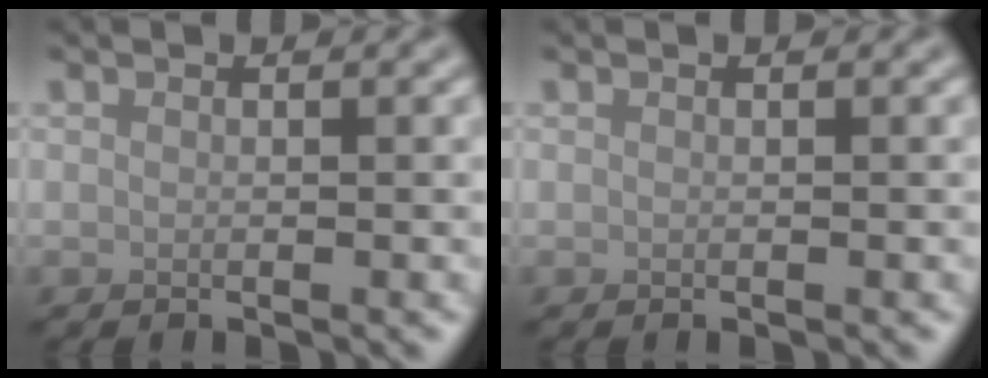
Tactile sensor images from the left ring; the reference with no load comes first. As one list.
[{"total": 0.0}]